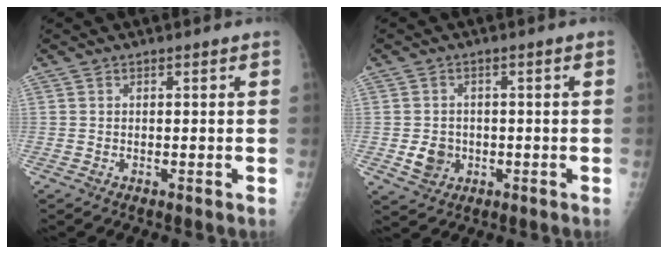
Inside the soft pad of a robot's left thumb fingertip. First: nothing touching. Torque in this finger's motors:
{"motor_torque": [0.06, -0.02, 0.41, 0.34, 0.01]}